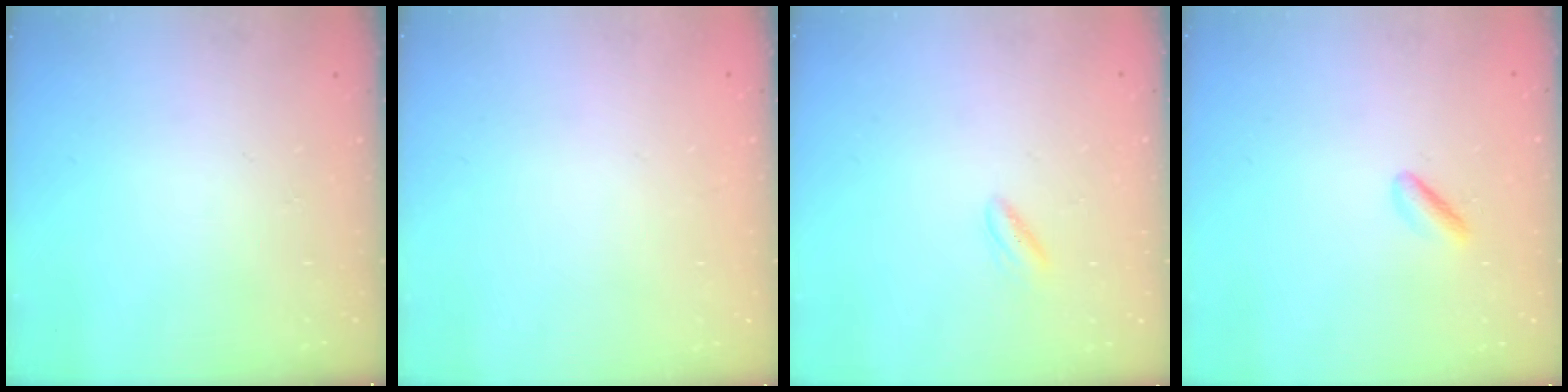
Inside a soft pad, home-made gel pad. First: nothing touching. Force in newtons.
{"total": 2.1, "press": 2.1, "slide": 0.1}
{"total": 2.7, "press": 2.6, "slide": 0.7}
{"total": 2.1, "press": 1.9, "slide": 0.9}